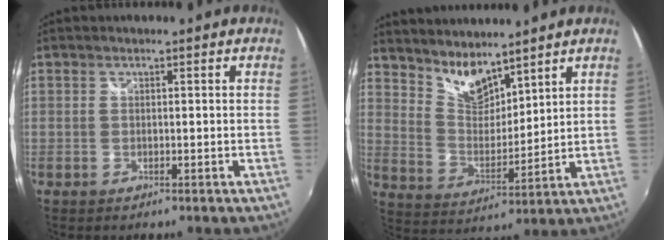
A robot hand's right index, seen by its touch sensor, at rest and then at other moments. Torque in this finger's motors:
{"motor_torque": [-0.10, 0.39, 0.01, 0.00]}